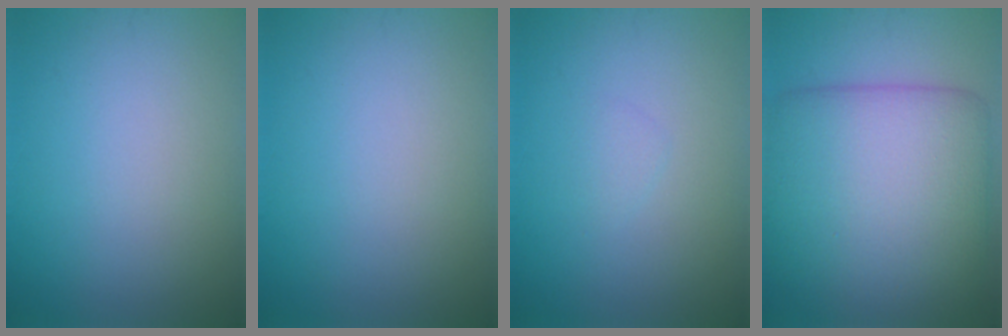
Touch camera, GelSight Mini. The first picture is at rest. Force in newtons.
{"total": 0.0}
{"total": 0.7, "press": 0.7, "slide": 0.1}
{"total": 12.5, "press": 12.5, "slide": 0.4}